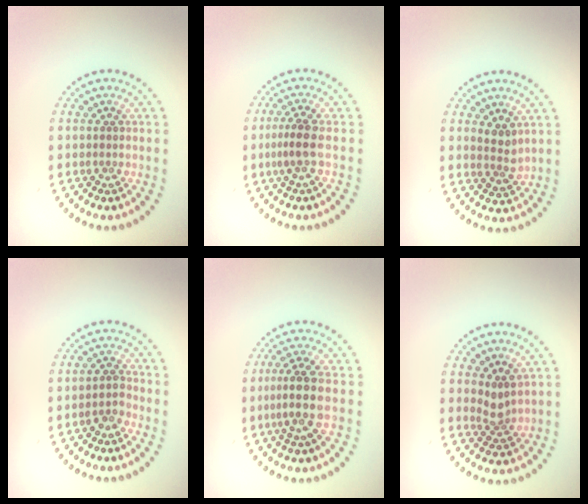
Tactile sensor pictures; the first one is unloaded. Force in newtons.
{"total": 2.3, "press": 1.6, "slide": 1.5}
{"total": 1.9, "press": 1.6, "slide": 1.0}
{"total": 1.5, "press": 1.1, "slide": 1.0}
{"total": 3.5, "press": 3.0, "slide": 1.8}
{"total": 1.8, "press": 1.4, "slide": 1.2}